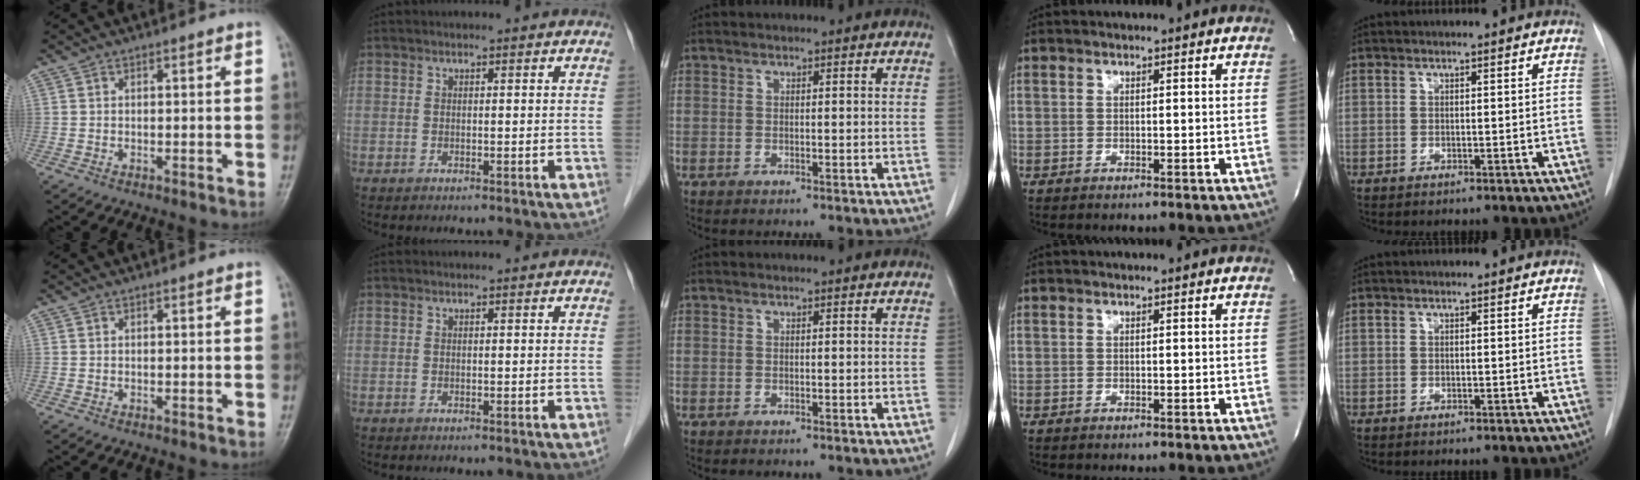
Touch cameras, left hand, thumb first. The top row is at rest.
{}